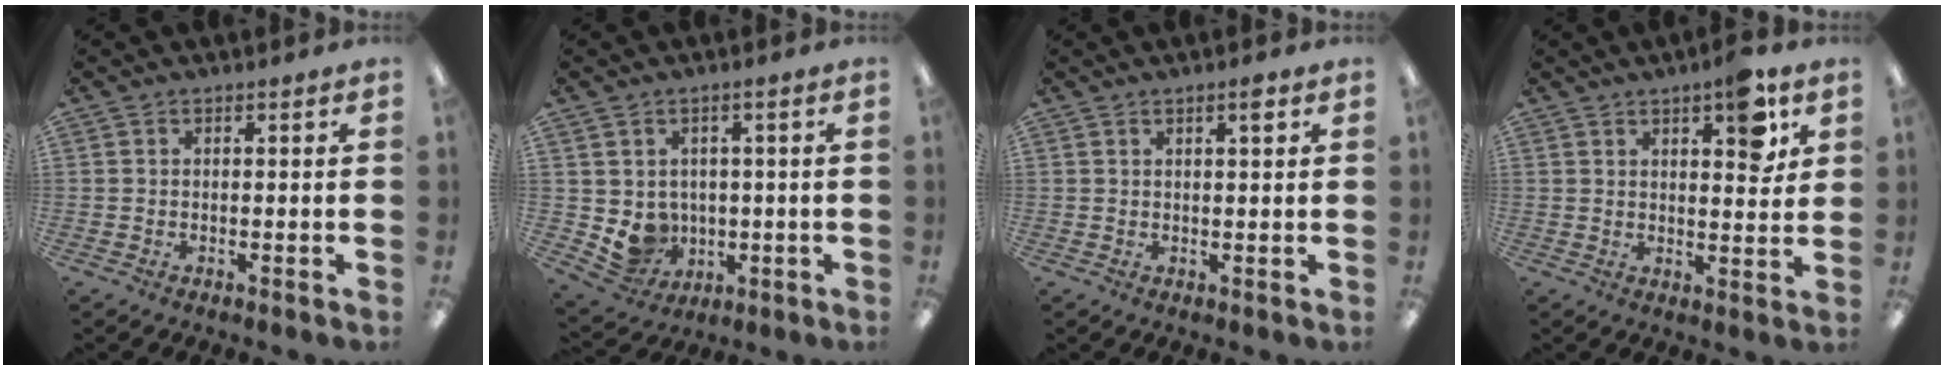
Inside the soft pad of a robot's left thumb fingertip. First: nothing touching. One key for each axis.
{"total": 6.3, "fx": 0.5, "fy": 6.1, "fz": 1.5, "tx": -0.034, "ty": -0.007, "tz": 0.020}
{"total": 2.3, "fx": 1.4, "fy": 0.4, "fz": 1.8, "tx": -0.031, "ty": -0.001, "tz": 0.021}
{"total": 8.4, "fx": 4.9, "fy": 2.9, "fz": 6.3, "tx": -0.068, "ty": -0.026, "tz": 0.073}